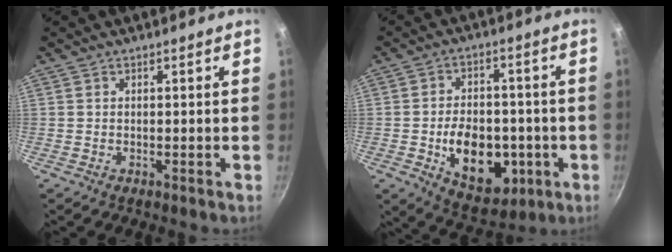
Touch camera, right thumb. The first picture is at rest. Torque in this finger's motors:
{"motor_torque": [-0.24, 0.51, 0.03, -0.01, 0.10]}